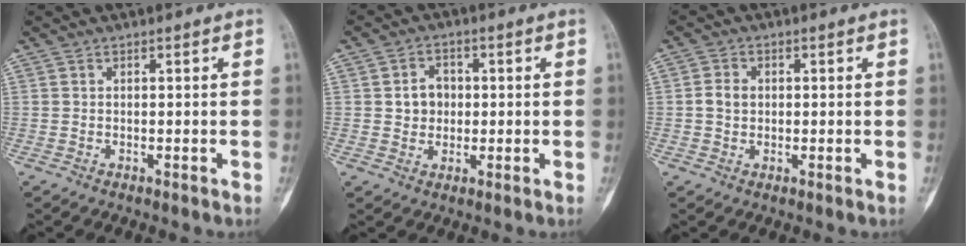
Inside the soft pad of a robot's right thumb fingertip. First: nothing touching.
{"total": 4.9, "force": [0.3, 4.2, 2.4], "torque": [-0.013, 0.006, 0.002]}
{"total": 3.0, "force": [0.1, 2.5, 1.6], "torque": [-0.024, 0.007, 0.000]}